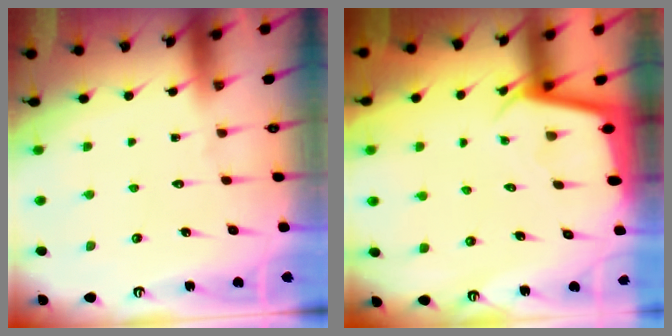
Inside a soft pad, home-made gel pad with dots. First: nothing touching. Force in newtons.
{"total": 2.5, "press": 2.5, "slide": 0.1}